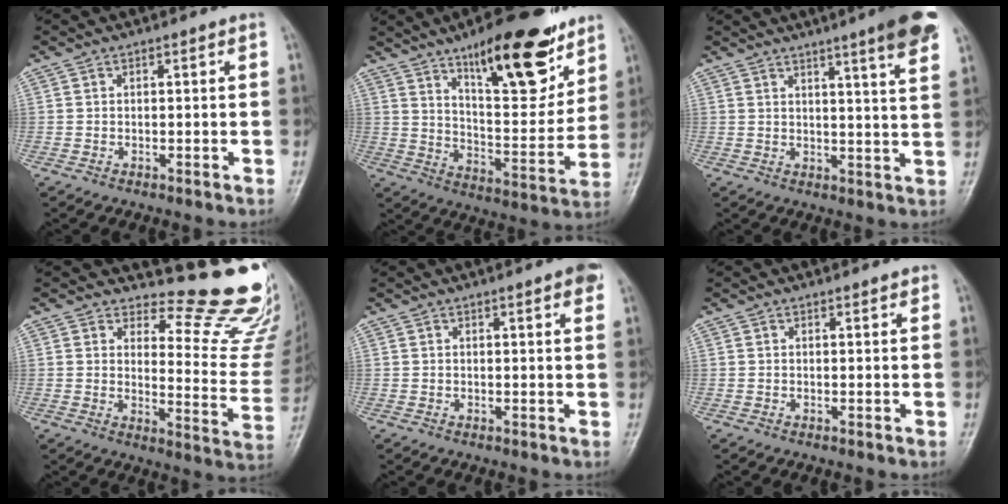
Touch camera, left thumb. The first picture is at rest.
{"total": 20.8, "force": [13.2, 6.9, 14.6], "torque": [-0.172, -0.075, 0.211]}
{"total": 15.7, "force": [10.6, 0.6, 11.6], "torque": [-0.149, -0.040, 0.126]}
{"total": 16.9, "force": [15.4, 4.0, 5.5], "torque": [-0.023, -0.182, 0.174]}
{"total": 3.6, "force": [2.2, 0.6, 2.7], "torque": [-0.028, -0.001, 0.024]}
{"total": 0.9, "force": [0.9, 0.3, 0.2], "torque": [-0.002, -0.004, 0.012]}